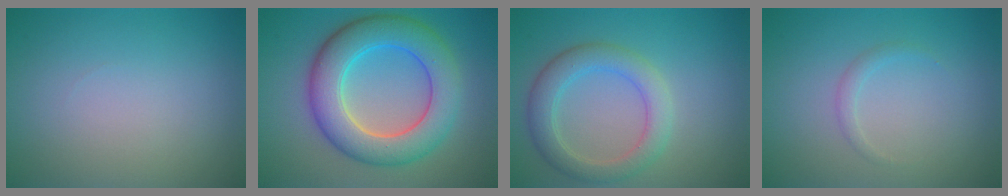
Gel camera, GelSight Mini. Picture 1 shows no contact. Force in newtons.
{"total": 8.5, "press": 8.4, "slide": 0.6}
{"total": 4.1, "press": 4.0, "slide": 0.2}
{"total": 0.9, "press": 0.9, "slide": 0.0}